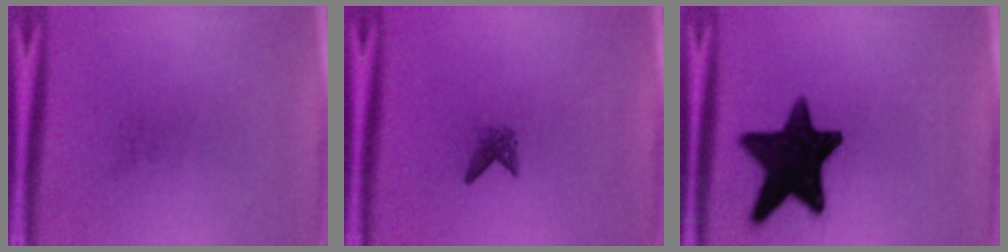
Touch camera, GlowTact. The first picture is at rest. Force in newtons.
{"total": 1.6}
{"total": 15.6}